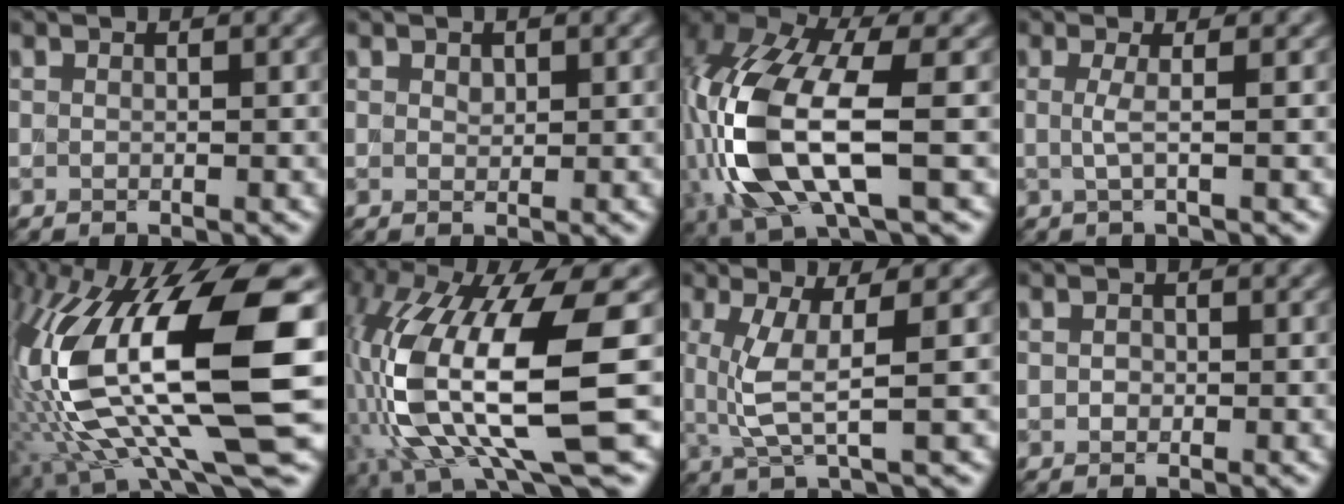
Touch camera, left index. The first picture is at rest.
{"total": 0.7, "force": [0.4, 0.5, 0.3], "torque": [-0.007, -0.002, 0.008]}
{"total": 12.0, "force": [-2.1, 5.2, 10.6], "torque": [-0.243, -0.002, -0.045]}
{"total": 1.7, "force": [0.0, 0.4, 1.7], "torque": [-0.033, -0.004, -0.005]}
{"total": 16.0, "force": [-0.8, 5.1, 15.1], "torque": [-0.296, 0.006, -0.002]}
{"total": 14.1, "force": [-1.2, 4.6, 13.3], "torque": [-0.276, -0.018, -0.013]}
{"total": 4.2, "force": [0.5, 0.9, 4.1], "torque": [-0.093, -0.001, 0.012]}
{"total": 0.8, "force": [-0.1, 0.7, 0.3], "torque": [-0.005, -0.003, -0.003]}